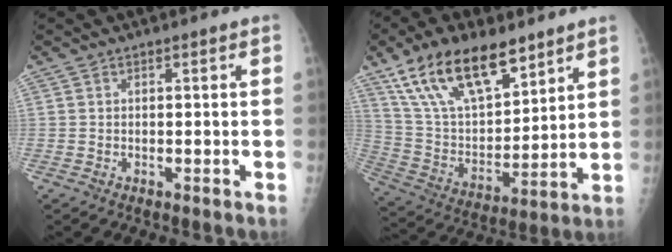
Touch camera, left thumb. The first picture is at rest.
{"total": 20.2, "force": [13.1, 9.0, 12.5], "torque": [-0.192, -0.046, 0.251]}